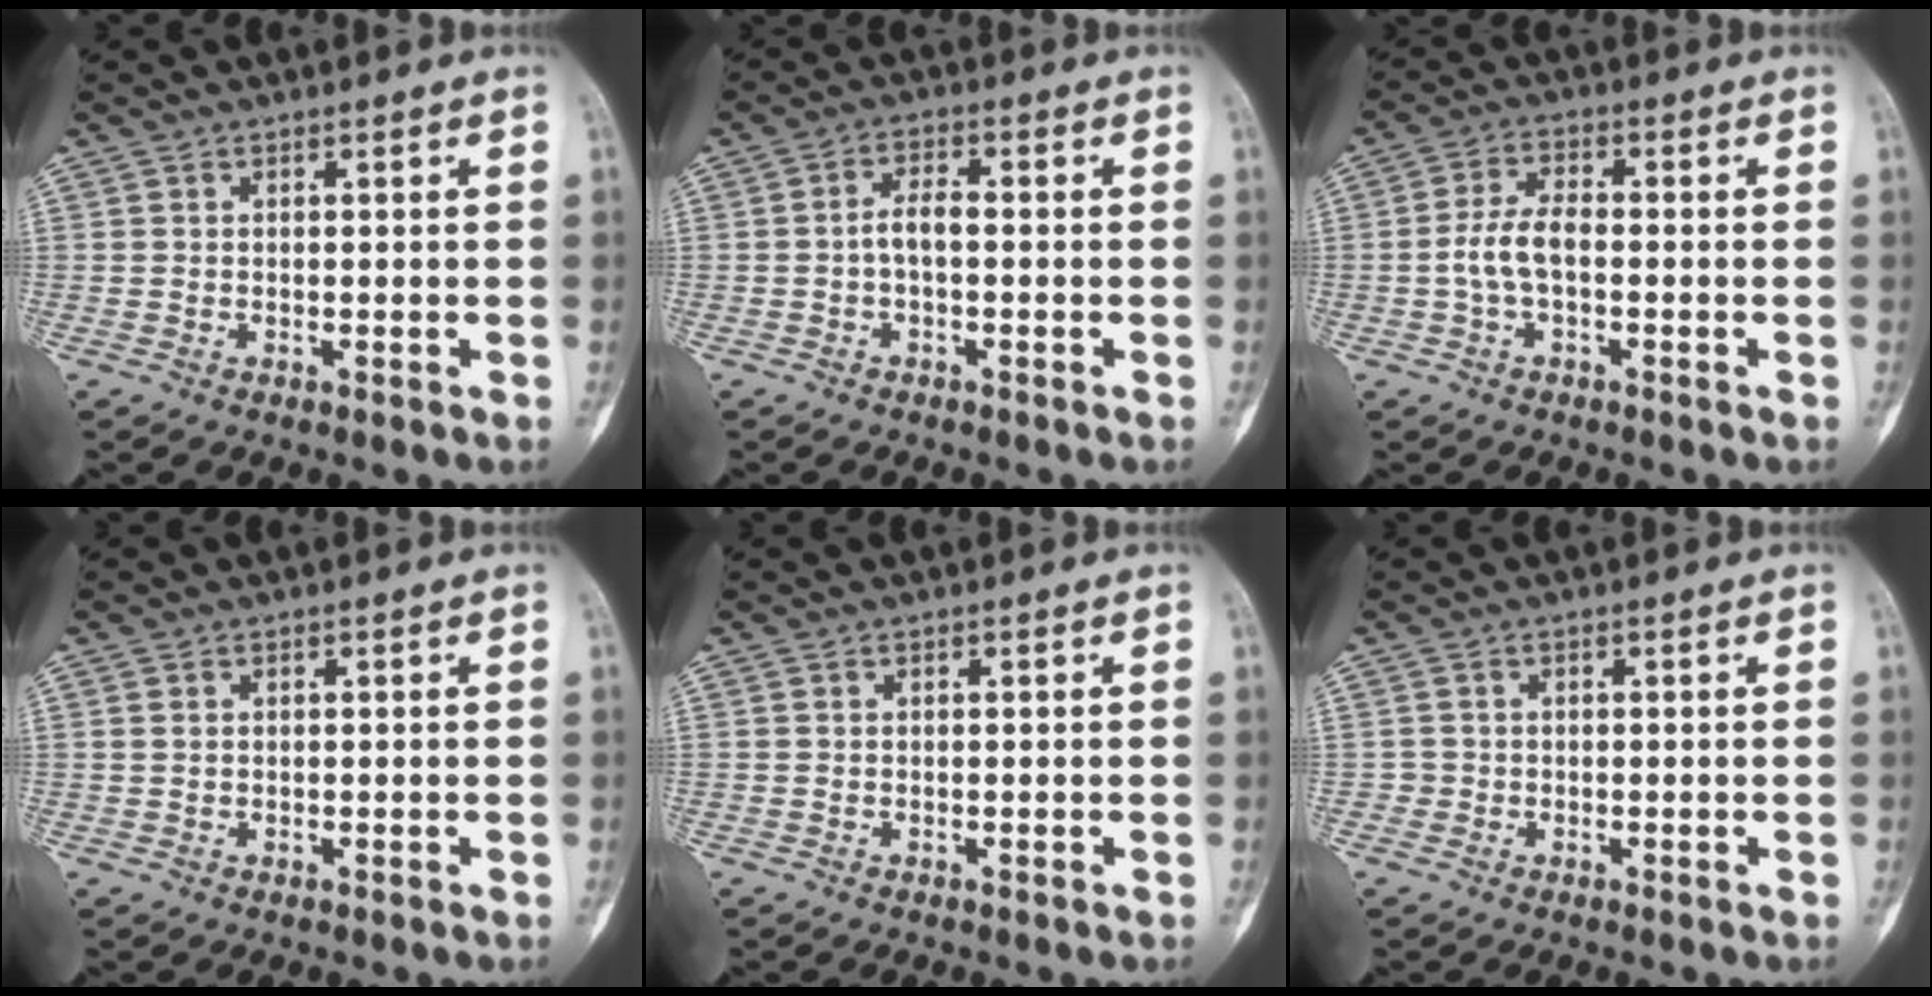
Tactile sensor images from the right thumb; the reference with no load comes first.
{"total": 3.3, "force": [-0.6, 1.5, 2.9], "torque": [-0.051, 0.018, -0.015]}
{"total": 5.6, "force": [-1.0, 2.7, 4.7], "torque": [-0.098, 0.020, -0.024]}
{"total": 0.6, "force": [0.3, 0.4, 0.3], "torque": [-0.004, 0.003, 0.007]}
{"total": 0.0}
{"total": 0.9, "force": [-0.3, 0.9, -0.1], "torque": [0.004, 0.006, -0.007]}